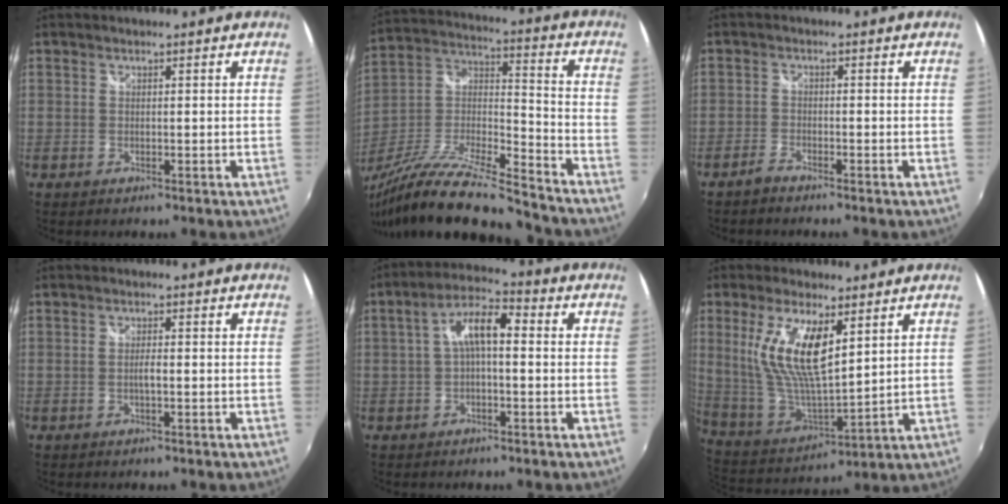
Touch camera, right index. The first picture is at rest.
{"total": 23.2, "force": [-19.1, 2.7, 12.9], "torque": [-0.236, -0.026, -0.333]}
{"total": 2.0, "force": [-1.9, 0.4, 0.5], "torque": [-0.022, -0.002, -0.041]}
{"total": 1.5, "force": [-0.4, 0.2, 1.4], "torque": [-0.028, -0.002, -0.008]}
{"total": 7.3, "force": [0.1, 2.7, 6.8], "torque": [-0.134, 0.024, 0.001]}
{"total": 15.6, "force": [6.0, 5.6, 13.3], "torque": [-0.263, -0.004, 0.129]}